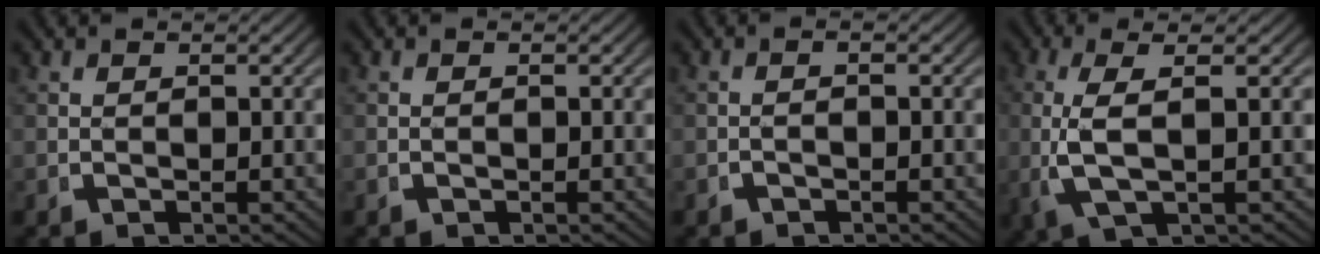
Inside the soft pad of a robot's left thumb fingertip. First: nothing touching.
{"total": 0.0}
{"total": 0.8, "force": [-0.7, 0.1, 0.4], "torque": [-0.008, 0.006, -0.014]}
{"total": 5.6, "force": [0.4, 2.0, 5.2], "torque": [-0.133, -0.005, 0.020]}